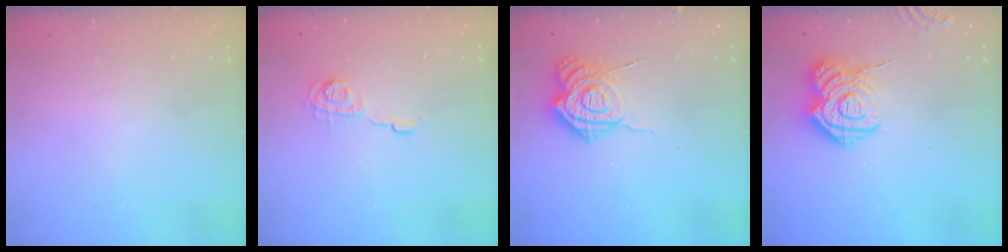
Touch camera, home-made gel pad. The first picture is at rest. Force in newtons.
{"total": 7.5, "press": 7.5, "slide": 0.2}
{"total": 13.8, "press": 13.8, "slide": 1.2}
{"total": 14.2, "press": 14.2, "slide": 1.1}